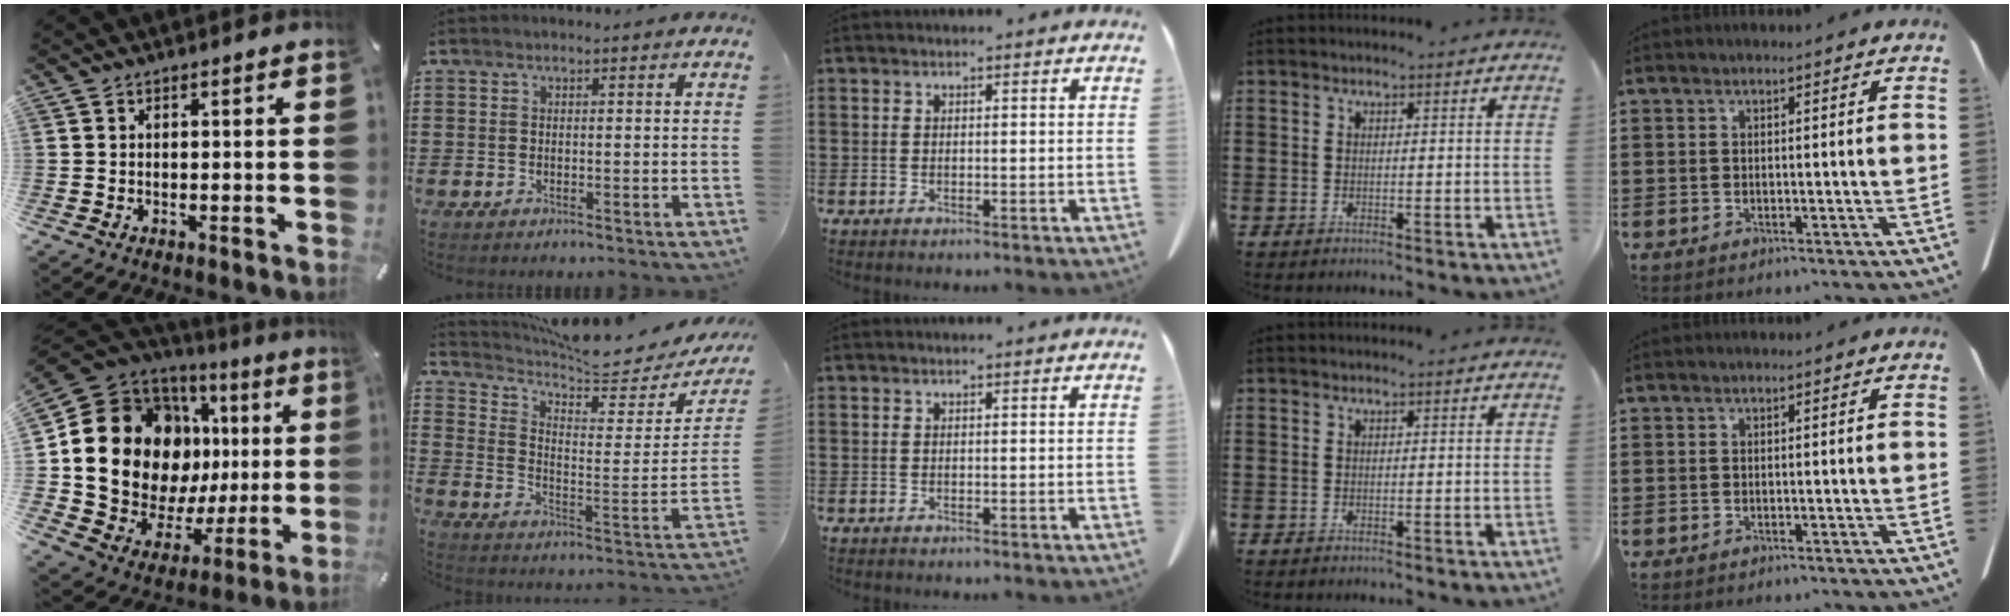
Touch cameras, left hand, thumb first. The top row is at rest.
{"thumb": {"total": 21.9, "force": [5.2, 16.5, 13.4], "torque": [-0.244, -0.052, 0.124]}, "index": {"total": 6.2, "force": [5.8, 0.9, 2.1], "torque": [-0.059, -0.053, 0.093]}}